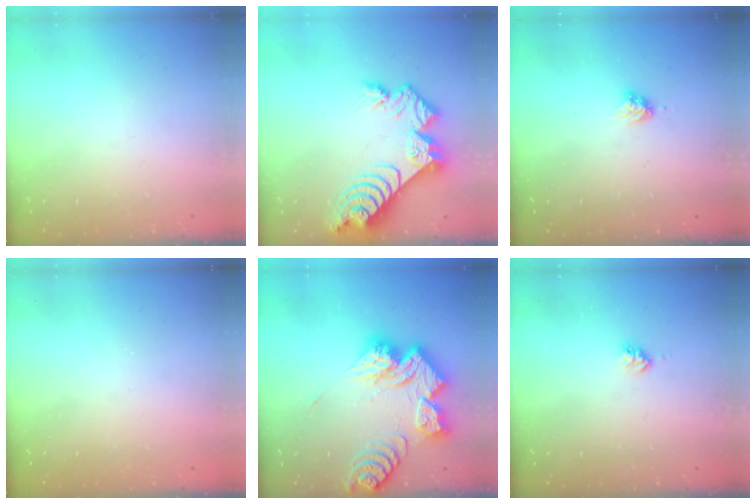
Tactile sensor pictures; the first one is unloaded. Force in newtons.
{"total": 13.3, "press": 13.2, "slide": 1.2}
{"total": 3.2, "press": 3.2, "slide": 0.4}
{"total": 0.0}
{"total": 19.0, "press": 18.8, "slide": 2.0}
{"total": 2.8, "press": 2.8, "slide": 0.3}